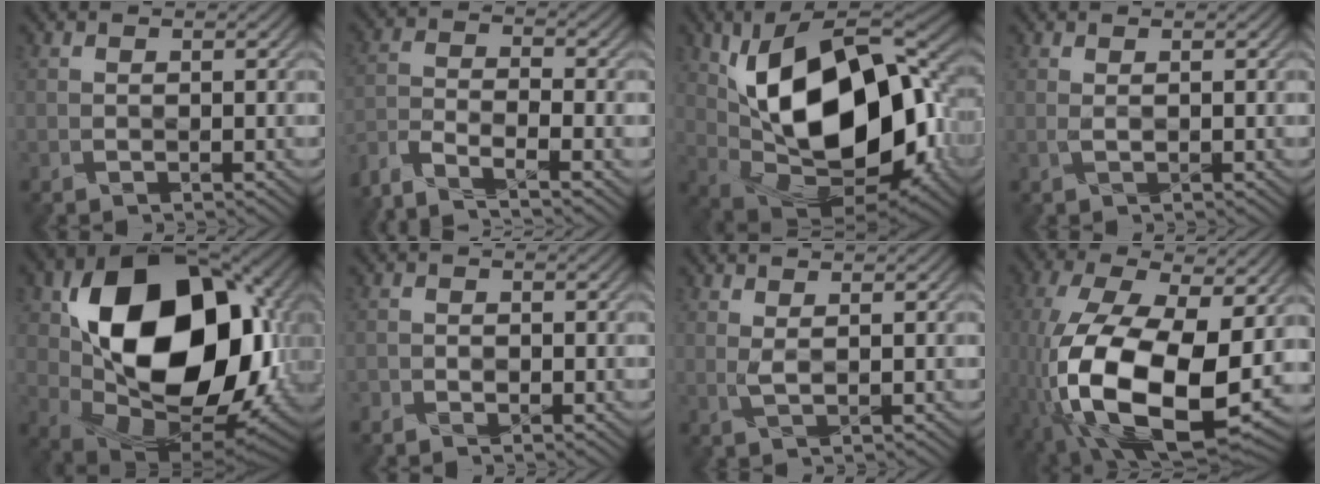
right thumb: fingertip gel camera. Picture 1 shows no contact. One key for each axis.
{"total": 7.4, "fx": -6.0, "fy": 2.0, "fz": 3.8, "tx": -0.084, "ty": -0.012, "tz": -0.120}
{"total": 17.8, "fx": 2.3, "fy": 9.7, "fz": 14.8, "tx": -0.247, "ty": 0.009, "tz": 0.036}
{"total": 0.6, "fx": 0.3, "fy": -0.1, "fz": 0.5, "tx": -0.014, "ty": 0.001, "tz": 0.007}
{"total": 19.1, "fx": 2.3, "fy": 13.3, "fz": 13.5, "tx": -0.238, "ty": -0.026, "tz": 0.063}
{"total": 1.2, "fx": -1.1, "fy": 0.3, "fz": 0.2, "tx": -0.007, "ty": -0.001, "tz": -0.021}
{"total": 1.2, "fx": 0.7, "fy": 0.1, "fz": 0.9, "tx": -0.024, "ty": 0.000, "tz": 0.016}
{"total": 18.2, "fx": -4.0, "fy": 9.2, "fz": 15.2, "tx": -0.318, "ty": -0.030, "tz": -0.061}